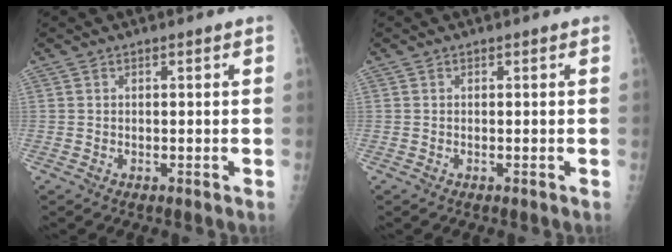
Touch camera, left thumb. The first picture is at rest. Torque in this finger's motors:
{"motor_torque": [0.03, 0.03, -0.02, -0.02, 0.00]}